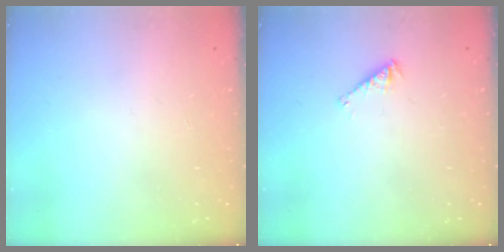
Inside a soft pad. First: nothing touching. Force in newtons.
{"total": 2.9, "press": 2.8, "slide": 0.5}